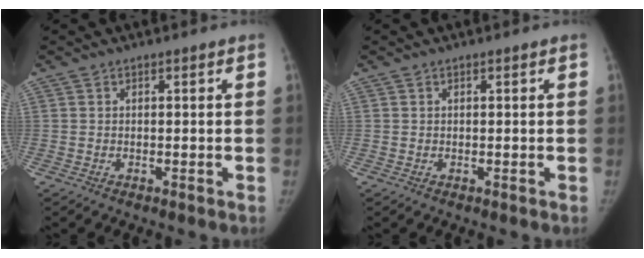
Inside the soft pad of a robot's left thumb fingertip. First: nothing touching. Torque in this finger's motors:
{"motor_torque": [-0.08, -0.28, 0.26, 0.13, -0.04]}